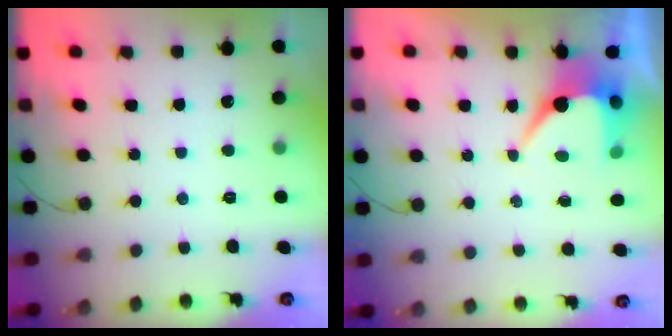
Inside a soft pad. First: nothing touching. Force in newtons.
{"total": 7.7, "press": 7.7, "slide": 0.3}